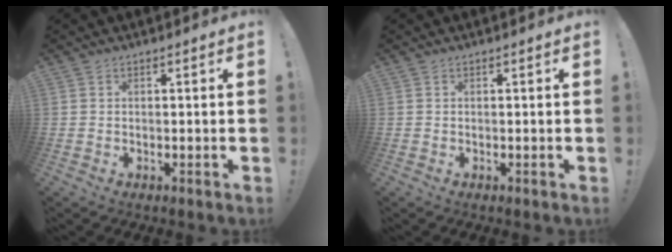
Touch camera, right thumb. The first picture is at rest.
{"total": 0.0}